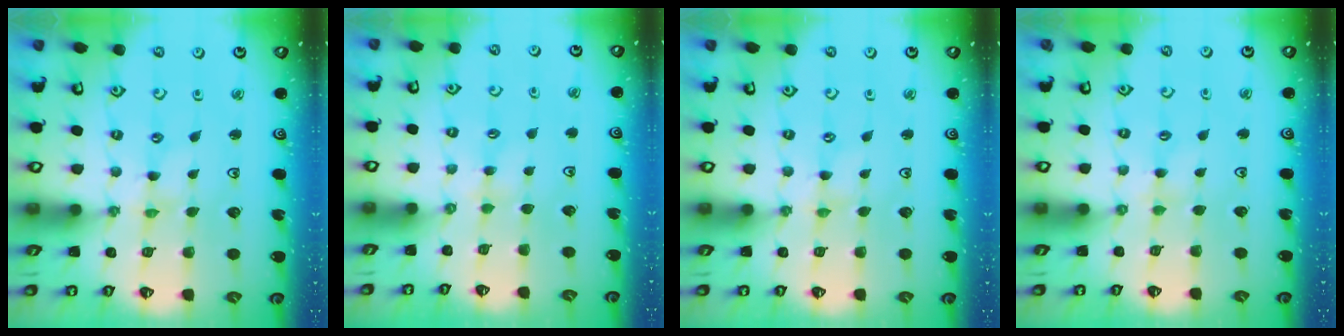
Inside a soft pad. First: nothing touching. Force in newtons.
{"total": 3.0, "press": 2.9, "slide": 0.4}
{"total": 0.7, "press": 0.6, "slide": 0.3}
{"total": 1.9, "press": 1.8, "slide": 0.4}